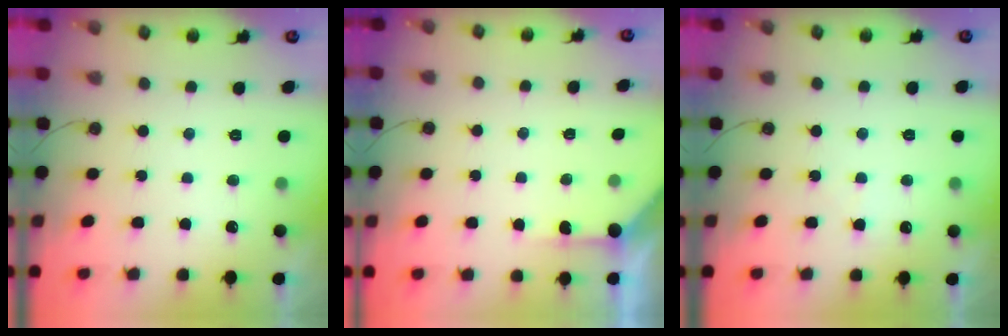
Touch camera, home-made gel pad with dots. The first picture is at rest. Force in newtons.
{"total": 3.1, "press": 3.1, "slide": 0.4}
{"total": 3.8, "press": 3.8, "slide": 0.6}